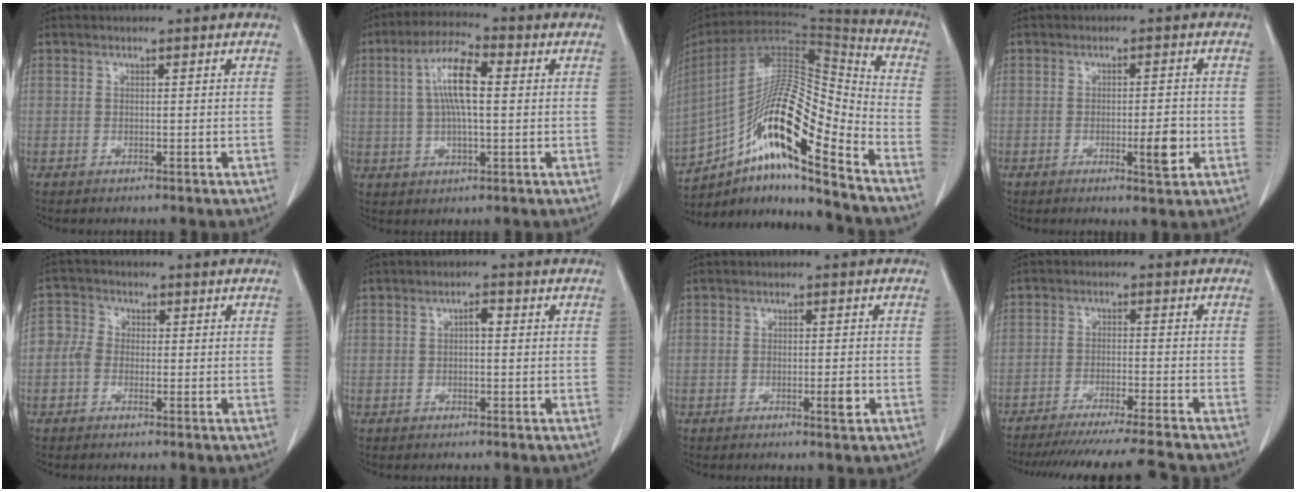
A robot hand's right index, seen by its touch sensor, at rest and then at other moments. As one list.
[{"total": 8.0, "force": [1.4, 1.8, 7.7], "torque": [-0.148, 0.015, 0.024]}, {"total": 19.8, "force": [-11.6, 2.4, 15.9], "torque": [-0.300, 0.011, -0.207]}, {"total": 4.2, "force": [-1.2, 0.7, 4.0], "torque": [-0.059, -0.003, -0.016]}, {"total": 3.4, "force": [-0.7, 2.9, 1.7], "torque": [-0.033, 0.016, -0.021]}, {"total": 1.5, "force": [0.1, 0.5, 1.4], "torque": [-0.022, 0.005, 0.002]}, {"total": 2.3, "force": [-0.8, 0.4, 2.1], "torque": [-0.033, -0.003, -0.012]}, {"total": 15.0, "force": [-13.7, -1.5, 5.9], "torque": [-0.083, -0.042, -0.205]}]